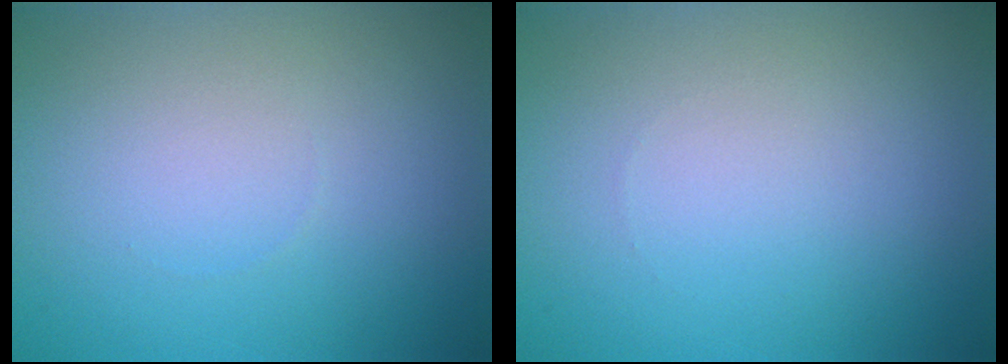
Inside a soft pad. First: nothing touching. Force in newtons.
{"total": 0.0}